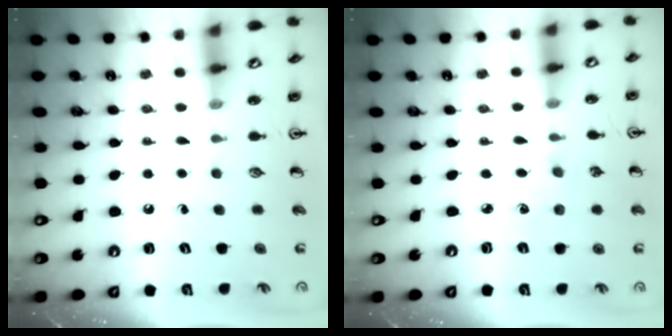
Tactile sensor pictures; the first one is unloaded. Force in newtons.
{"total": 1.3, "press": 1.3, "slide": 0.3}